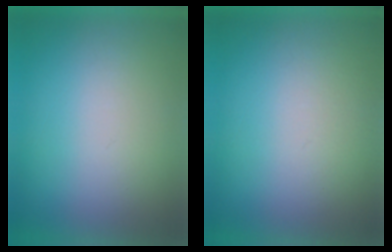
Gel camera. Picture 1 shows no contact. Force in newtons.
{"total": 1.2}